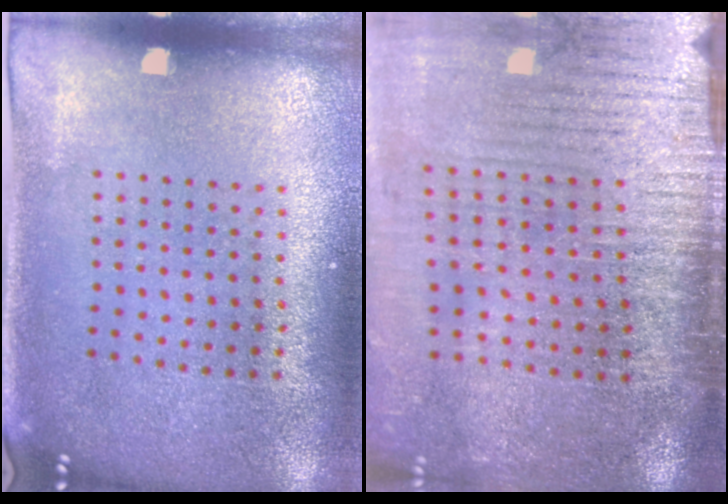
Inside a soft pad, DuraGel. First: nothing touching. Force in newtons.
{"total": 4.2, "press": 3.6, "slide": 2.2}